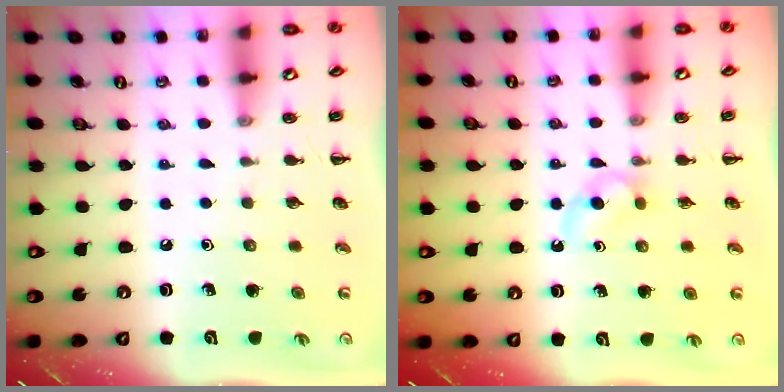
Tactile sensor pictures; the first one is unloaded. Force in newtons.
{"total": 3.0, "press": 2.8, "slide": 1.1}